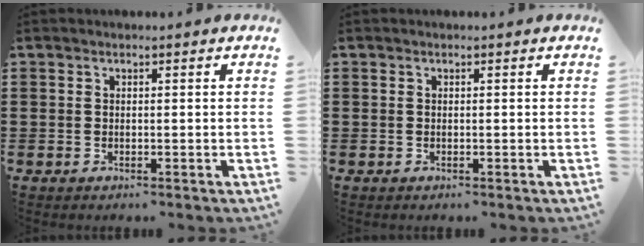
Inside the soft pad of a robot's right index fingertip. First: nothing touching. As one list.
[{"total": 0.0}]